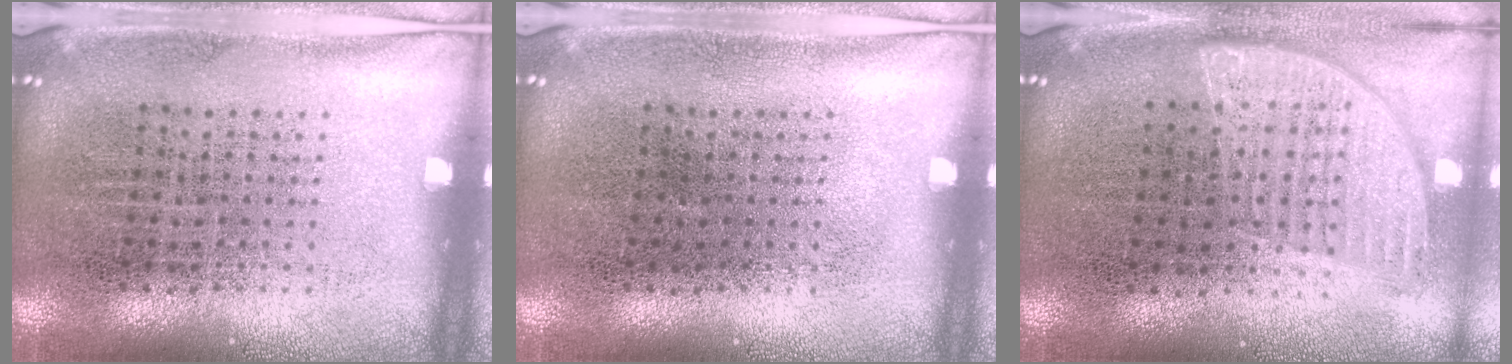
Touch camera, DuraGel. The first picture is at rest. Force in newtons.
{"total": 0.0}
{"total": 0.9, "press": 0.9, "slide": 0.2}